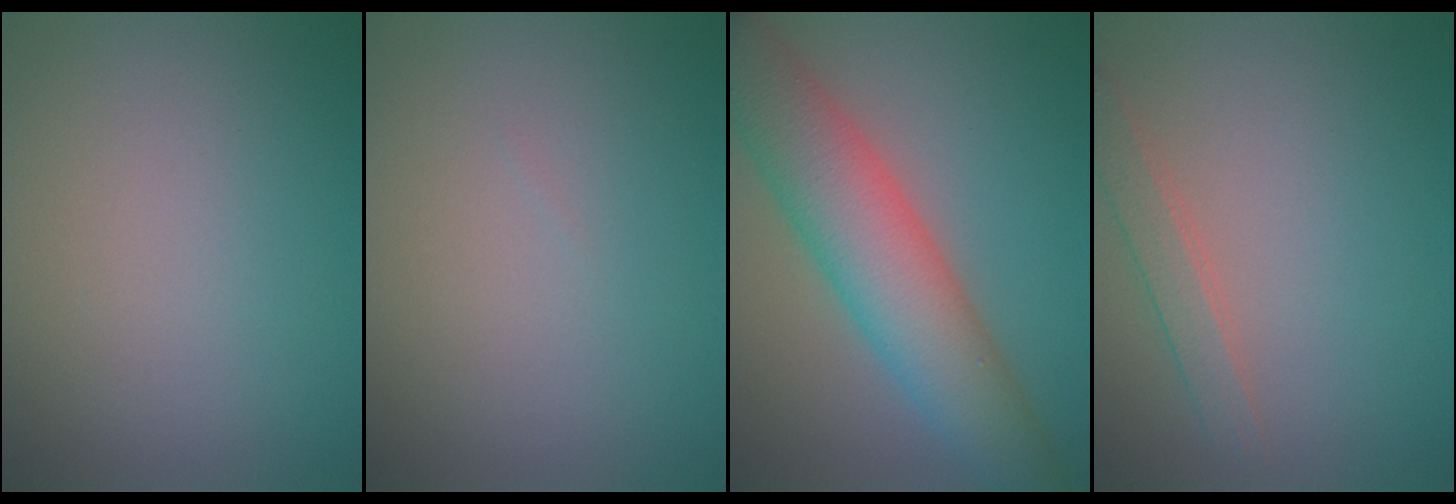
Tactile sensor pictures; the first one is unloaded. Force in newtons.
{"total": 0.0}
{"total": 8.4, "press": 8.4, "slide": 0.4}
{"total": 2.1, "press": 2.1, "slide": 0.1}